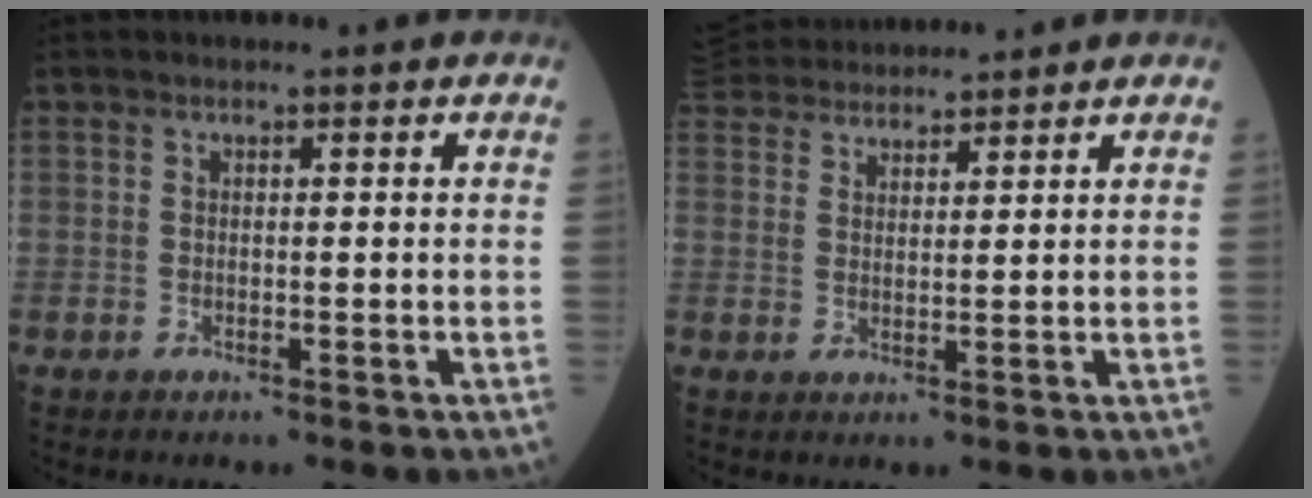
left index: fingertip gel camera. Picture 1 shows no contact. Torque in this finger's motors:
{"motor_torque": [-0.77, -1.37, -0.01, 0.02]}